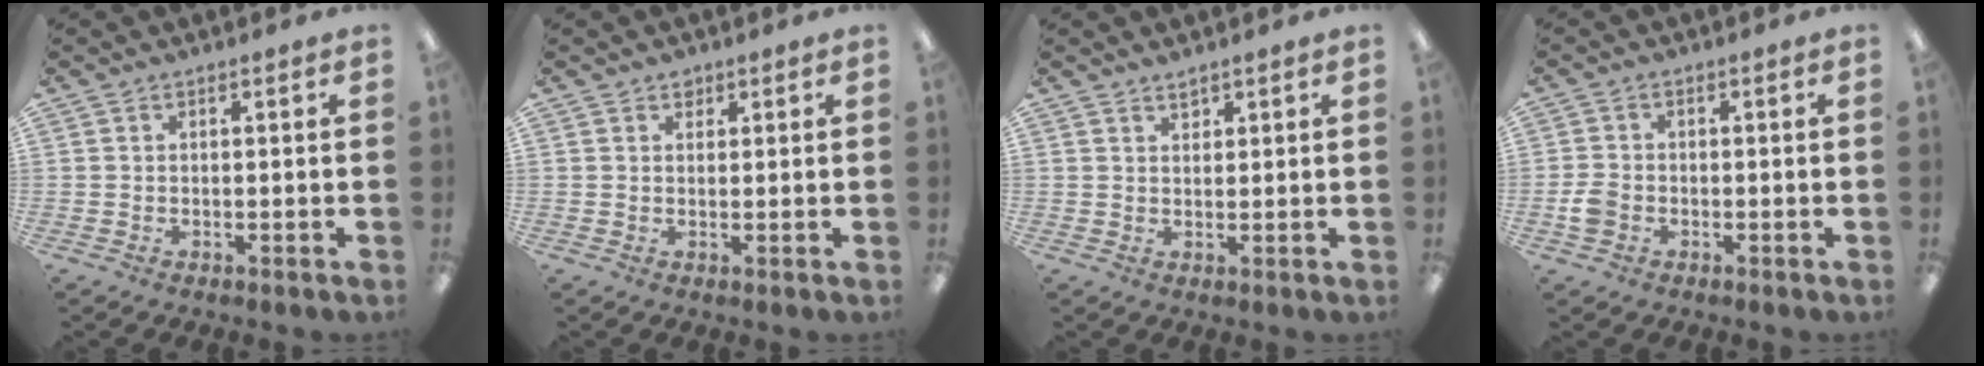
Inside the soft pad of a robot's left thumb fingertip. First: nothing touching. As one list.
[{"total": 1.6, "force": [1.2, 1.1, 0.3], "torque": [0.010, -0.006, 0.019]}, {"total": 1.6, "force": [1.4, 0.6, 0.3], "torque": [0.000, -0.005, 0.025]}, {"total": 3.5, "force": [-1.2, 2.7, 1.8], "torque": [-0.036, 0.006, -0.023]}]